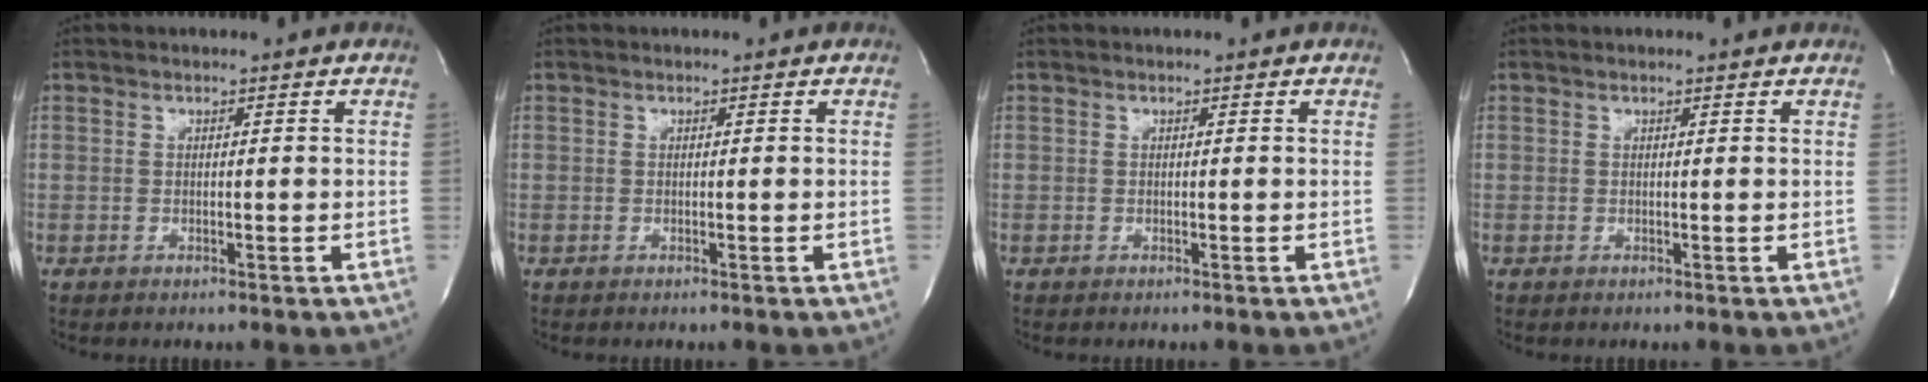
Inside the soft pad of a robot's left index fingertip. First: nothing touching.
{"total": 0.0}
{"total": 0.0}
{"total": 0.9, "force": [0.8, 0.0, 0.3], "torque": [-0.012, 0.007, 0.011]}